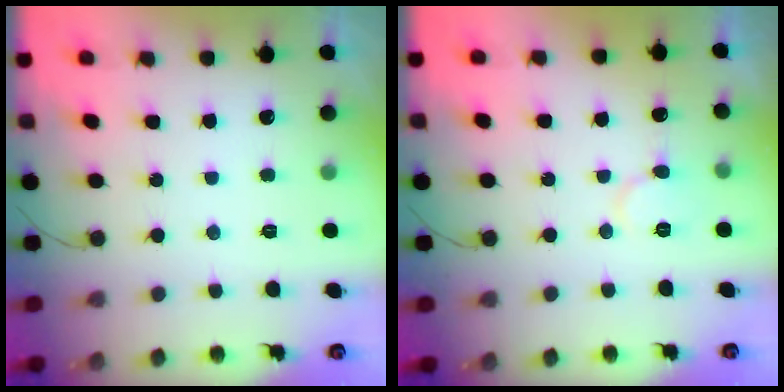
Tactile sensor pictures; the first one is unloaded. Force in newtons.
{"total": 6.2, "press": 6.2, "slide": 0.1}